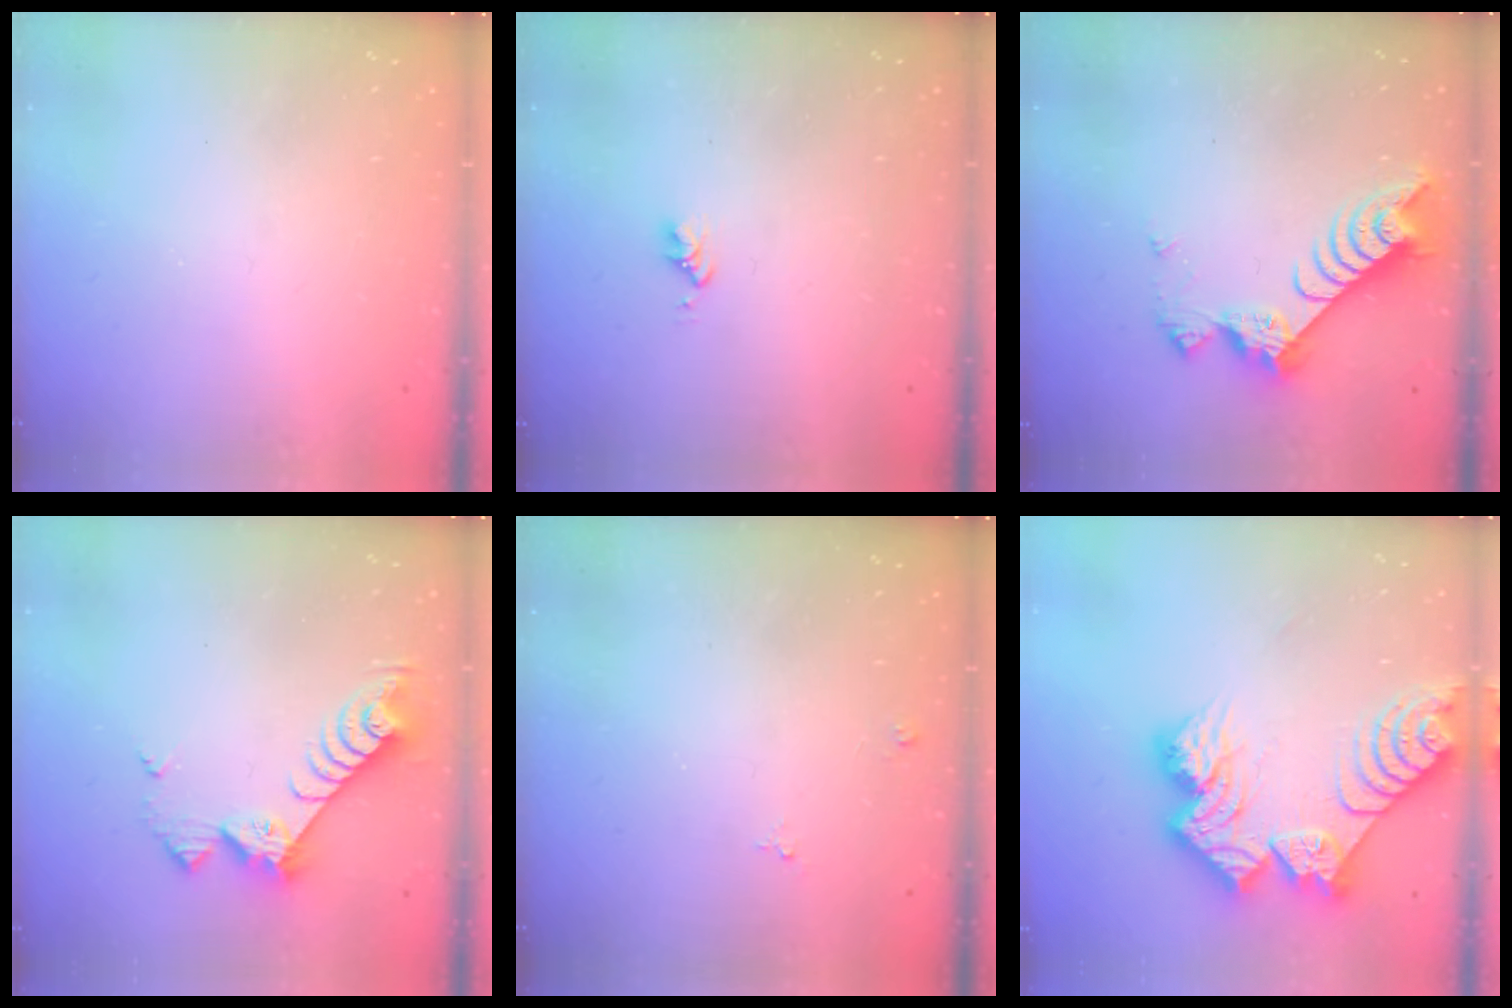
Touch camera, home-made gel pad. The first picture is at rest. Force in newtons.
{"total": 2.6, "press": 2.6, "slide": 0.4}
{"total": 9.5, "press": 9.4, "slide": 1.0}
{"total": 9.6, "press": 9.5, "slide": 0.7}
{"total": 4.1, "press": 4.1, "slide": 0.4}
{"total": 19.0, "press": 18.9, "slide": 1.9}